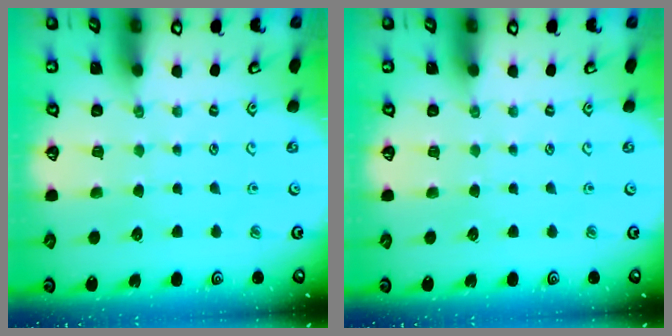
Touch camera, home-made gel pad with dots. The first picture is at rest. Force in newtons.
{"total": 0.0}